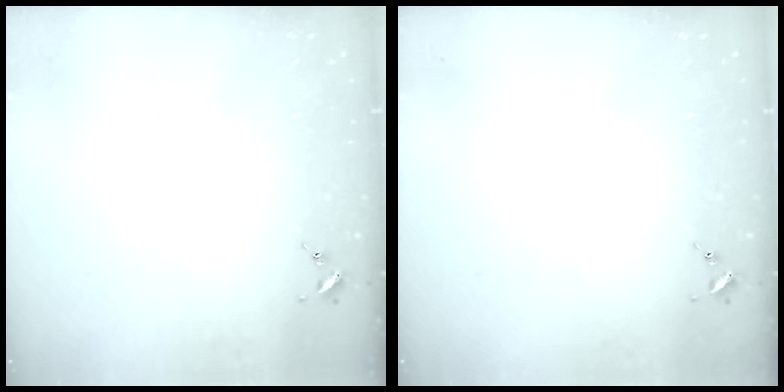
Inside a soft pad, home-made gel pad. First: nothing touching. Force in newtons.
{"total": 0.0}